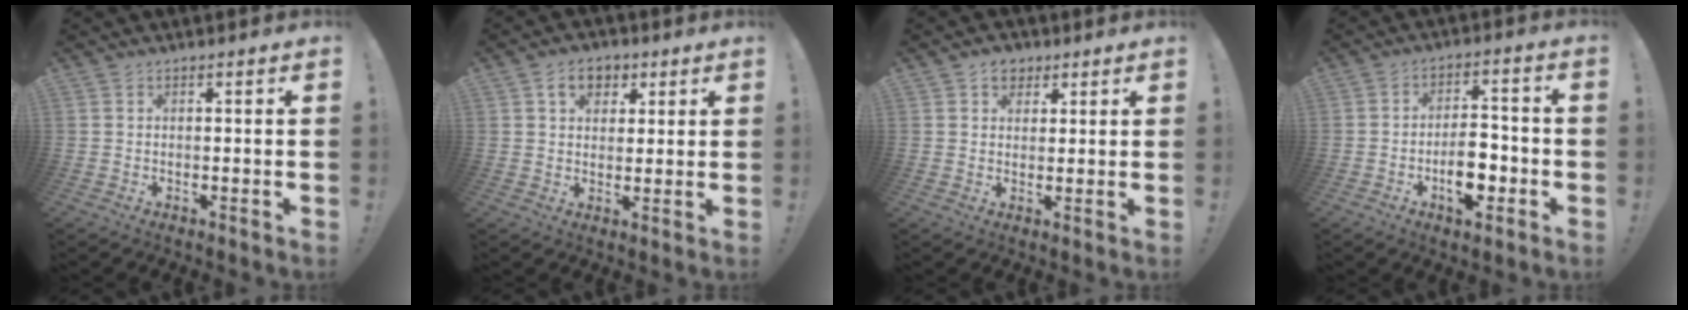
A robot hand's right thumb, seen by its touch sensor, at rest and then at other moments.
{"total": 7.2, "force": [3.3, 5.3, 3.4], "torque": [-0.041, -0.002, 0.060]}
{"total": 4.7, "force": [2.7, 3.7, 1.3], "torque": [-0.004, -0.010, 0.046]}
{"total": 9.8, "force": [-3.4, 5.7, 7.3], "torque": [-0.106, 0.018, -0.055]}